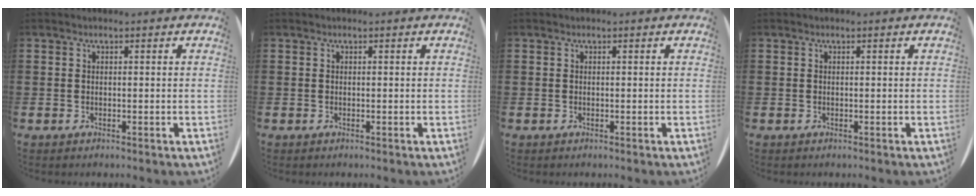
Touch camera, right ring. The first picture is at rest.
{"total": 0.0}
{"total": 0.0}
{"total": 0.0}